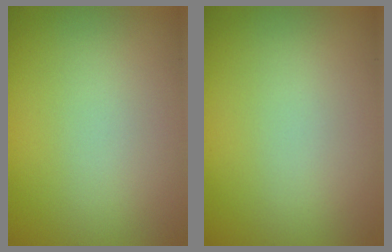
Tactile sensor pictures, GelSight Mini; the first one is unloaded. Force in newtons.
{"total": 0.0}